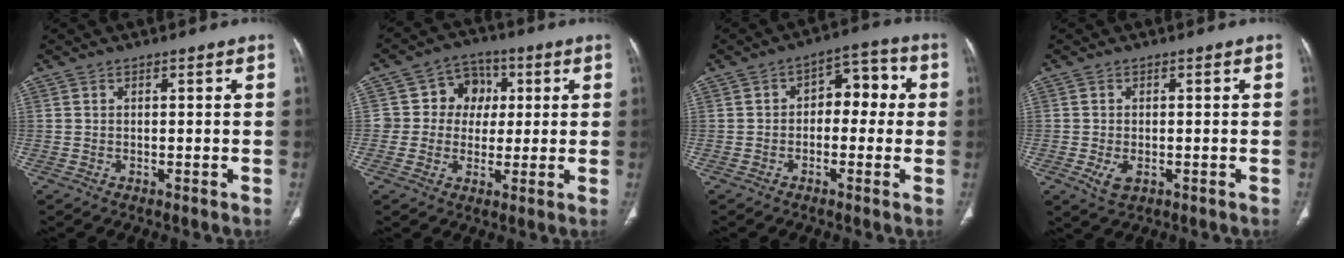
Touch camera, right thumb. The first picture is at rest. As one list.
[{"total": 8.6, "force": [1.2, 8.0, 3.1], "torque": [0.008, 0.011, 0.013]}, {"total": 7.7, "force": [0.2, 4.9, 5.9], "torque": [-0.038, 0.032, -0.010]}, {"total": 3.3, "force": [-1.1, 1.8, 2.5], "torque": [-0.051, -0.003, -0.014]}]